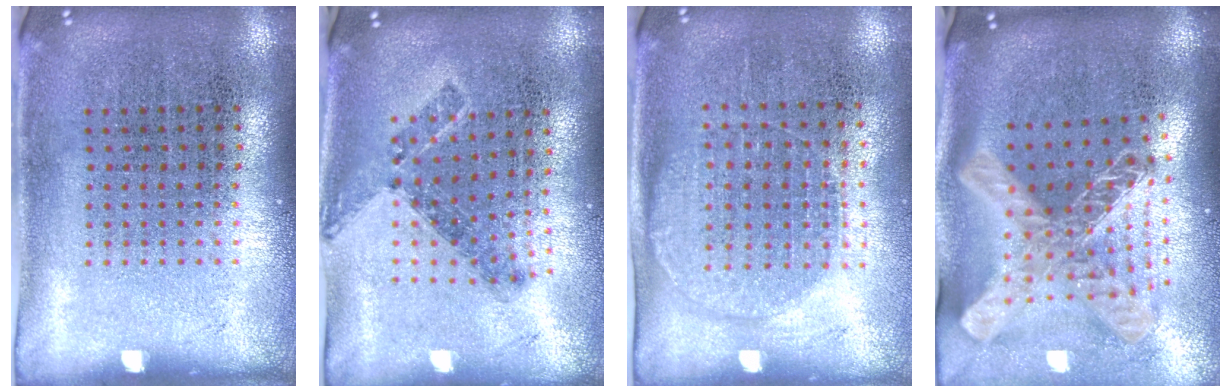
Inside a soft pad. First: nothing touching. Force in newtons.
{"total": 0.8, "press": 0.7, "slide": 0.4}
{"total": 1.4, "press": 1.2, "slide": 0.6}
{"total": 2.8, "press": 2.0, "slide": 2.0}